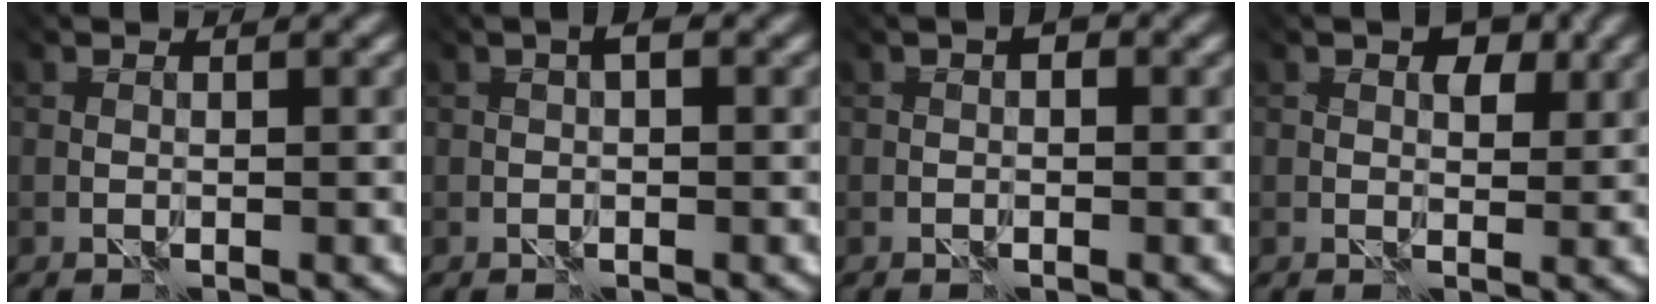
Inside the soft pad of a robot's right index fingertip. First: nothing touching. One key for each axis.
{"total": 0.8, "fx": -0.6, "fy": -0.4, "fz": 0.3, "tx": -0.007, "ty": 0.000, "tz": 0.007}
{"total": 0.6, "fx": -0.6, "fy": 0.2, "fz": 0.2, "tx": 0.014, "ty": 0.001, "tz": -0.004}
{"total": 1.8, "fx": 0.4, "fy": 1.0, "fz": 1.4, "tx": -0.012, "ty": 0.003, "tz": 0.019}